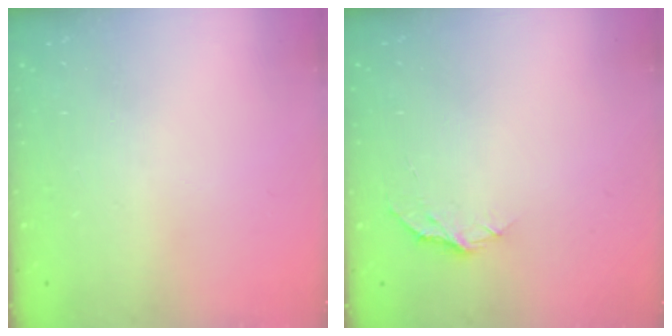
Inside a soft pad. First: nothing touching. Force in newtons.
{"total": 5.1, "press": 5.1, "slide": 0.2}